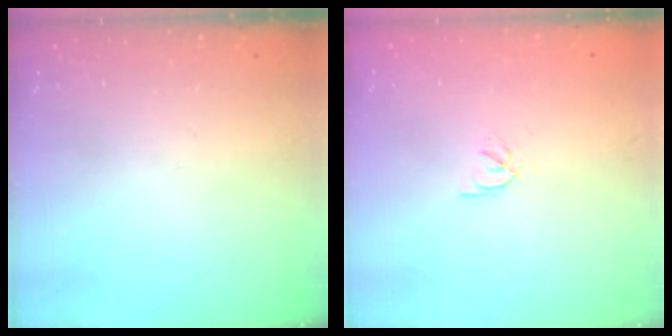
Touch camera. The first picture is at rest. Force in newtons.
{"total": 2.1, "press": 2.1, "slide": 0.1}